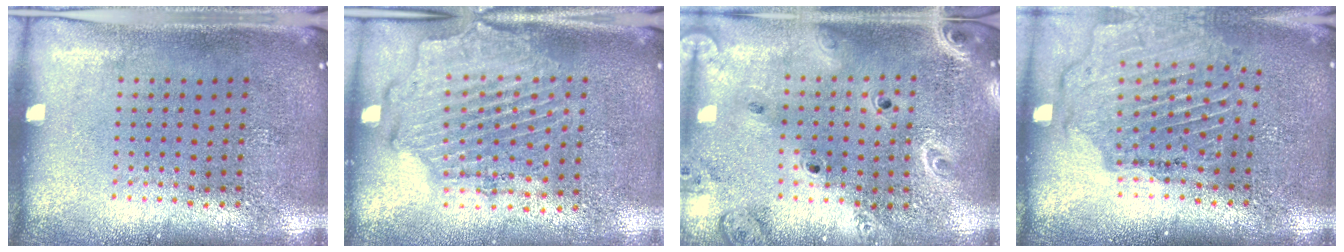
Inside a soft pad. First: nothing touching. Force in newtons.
{"total": 1.9, "press": 1.7, "slide": 0.8}
{"total": 2.5, "press": 2.2, "slide": 1.2}
{"total": 1.7, "press": 1.7, "slide": 0.1}